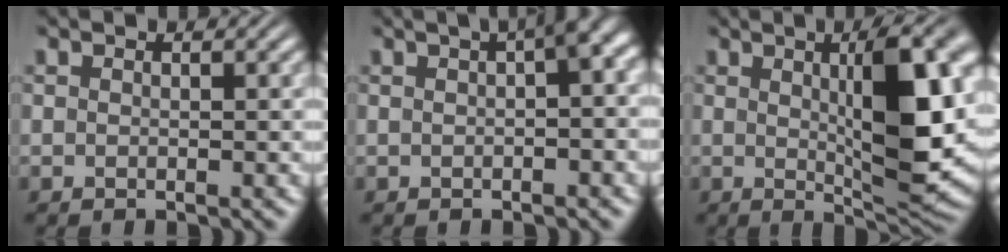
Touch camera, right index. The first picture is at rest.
{"total": 5.2, "force": [1.6, 1.9, 4.5], "torque": [-0.047, 0.031, 0.012]}
{"total": 9.4, "force": [1.3, 2.1, 9.1], "torque": [-0.128, 0.003, 0.021]}